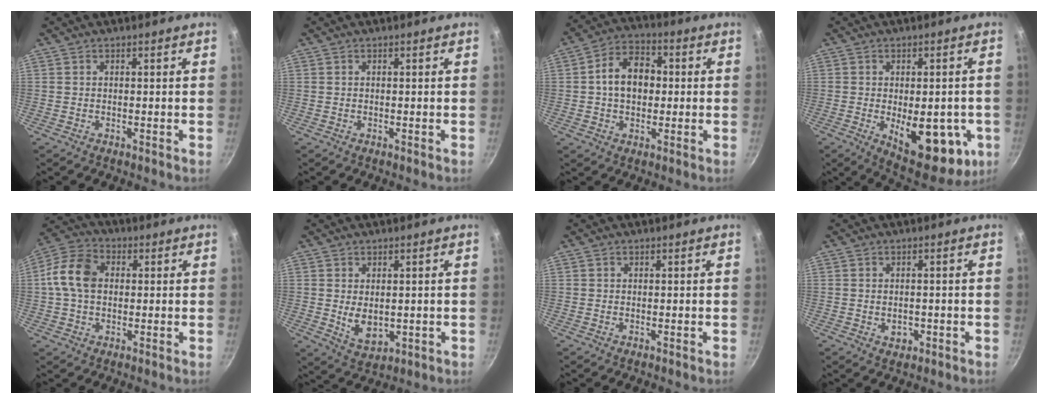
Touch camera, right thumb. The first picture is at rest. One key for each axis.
{"total": 0.0}
{"total": 10.2, "fx": 0.5, "fy": 7.4, "fz": 7.1, "tx": -0.084, "ty": 0.023, "tz": -0.004}
{"total": 15.7, "fx": -2.8, "fy": 8.2, "fz": 13.1, "tx": -0.121, "ty": -0.022, "tz": -0.019}
{"total": 10.7, "fx": 1.0, "fy": 7.7, "fz": 7.3, "tx": -0.123, "ty": 0.022, "tz": 0.004}
{"total": 5.8, "fx": 0.2, "fy": 3.8, "fz": 4.4, "tx": -0.066, "ty": -0.016, "tz": 0.017}
{"total": 0.0}
{"total": 2.5, "fx": -0.6, "fy": 1.9, "fz": 1.5, "tx": -0.018, "ty": 0.002, "tz": -0.005}